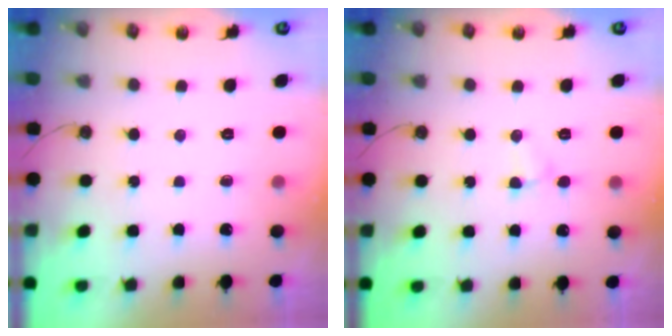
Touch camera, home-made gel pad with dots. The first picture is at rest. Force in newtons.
{"total": 3.6, "press": 3.6, "slide": 0.5}